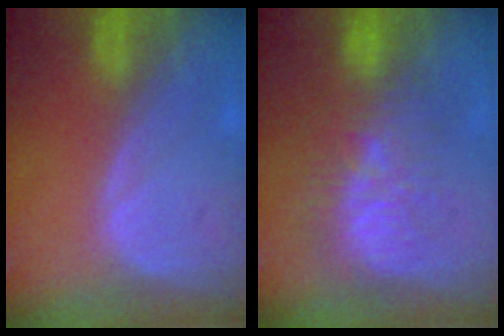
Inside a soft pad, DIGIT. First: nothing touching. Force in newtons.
{"total": 9.1, "press": 8.6, "slide": 2.8}